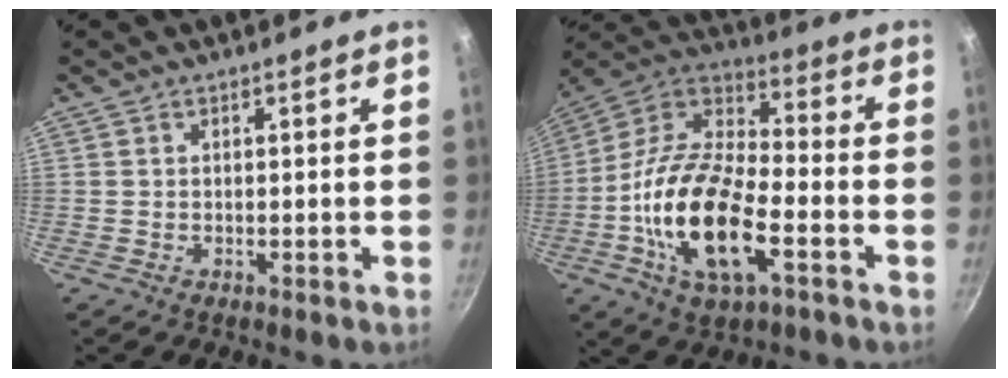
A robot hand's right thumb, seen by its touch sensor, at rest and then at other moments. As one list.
[{"total": 20.9, "force": [-6.4, 9.5, 17.5], "torque": [-0.332, 0.034, -0.138]}]